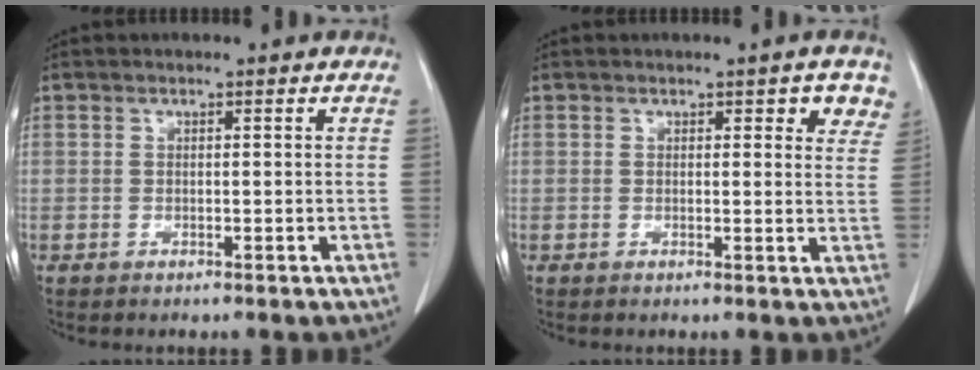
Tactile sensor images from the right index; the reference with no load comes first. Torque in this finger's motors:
{"motor_torque": [0.01, 0.20, 0.04, 0.00]}